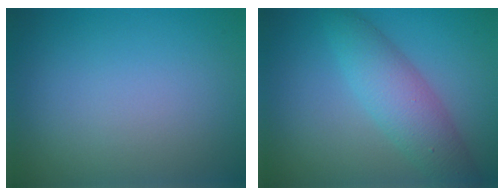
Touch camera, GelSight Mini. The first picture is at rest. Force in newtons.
{"total": 4.9, "press": 4.9, "slide": 0.2}